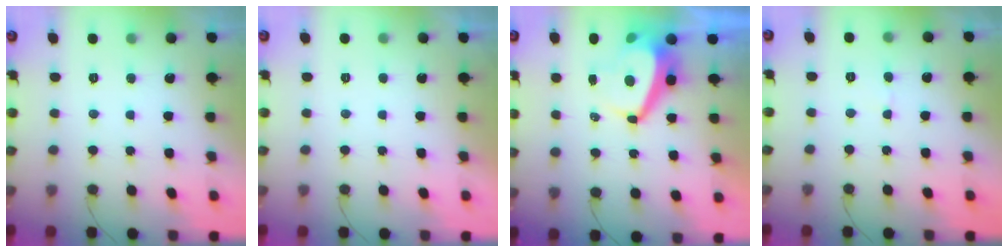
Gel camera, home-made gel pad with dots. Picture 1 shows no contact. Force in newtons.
{"total": 2.4, "press": 2.3, "slide": 0.4}
{"total": 6.2, "press": 6.2, "slide": 0.5}
{"total": 3.3, "press": 3.3, "slide": 0.3}